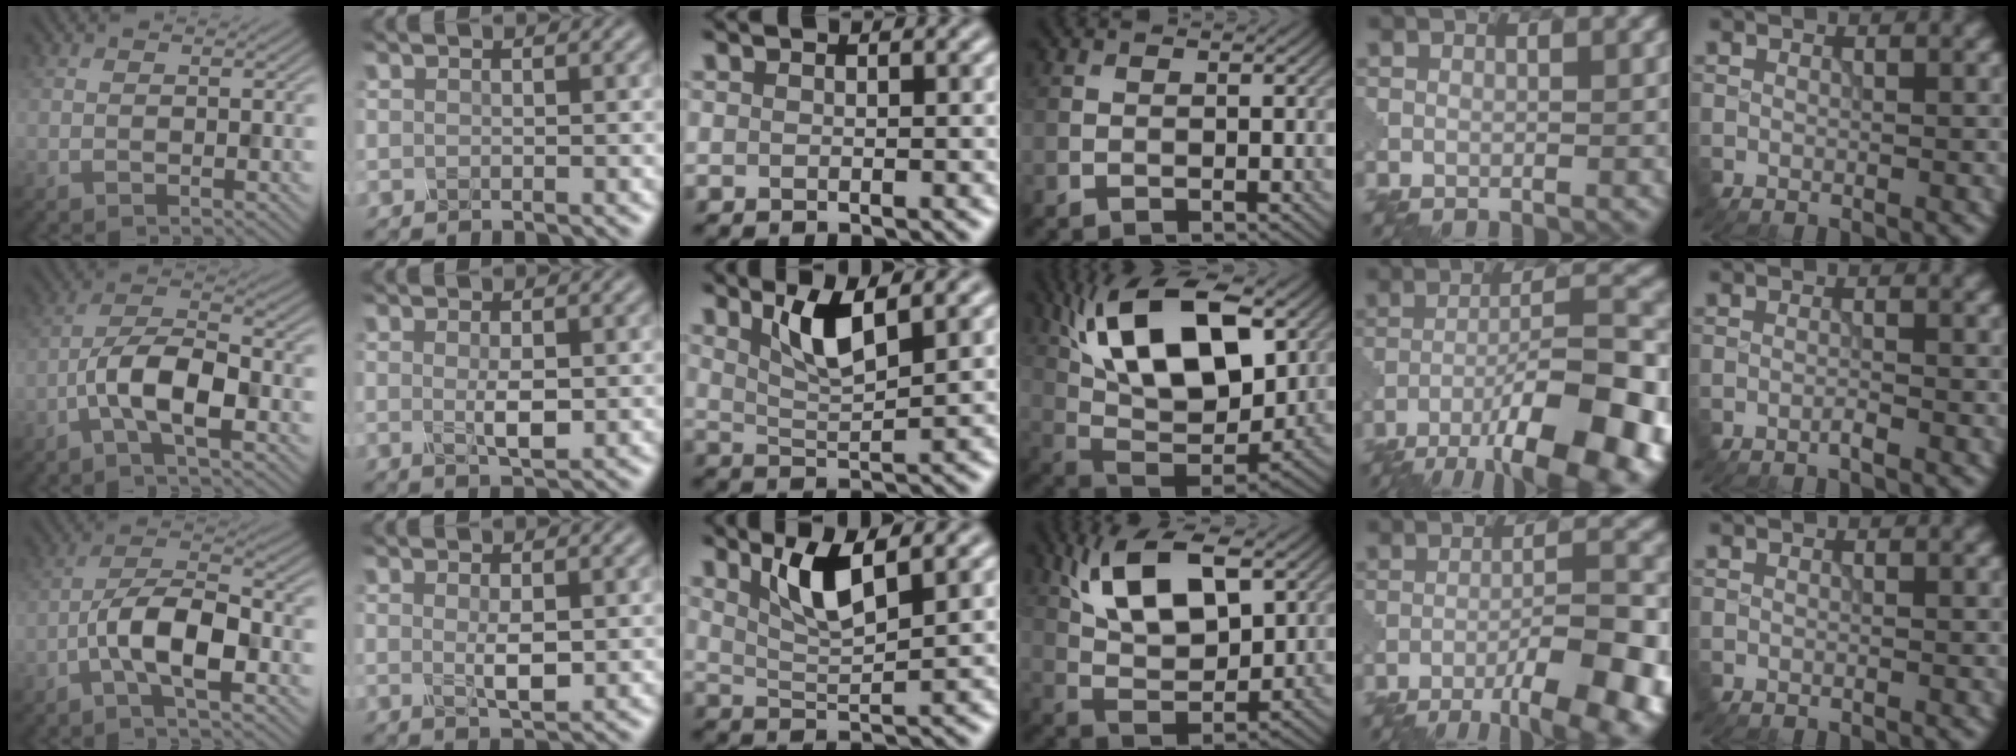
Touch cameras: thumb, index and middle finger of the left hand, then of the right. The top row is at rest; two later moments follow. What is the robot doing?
{"motion": "disassemble", "object": "glue stick"}